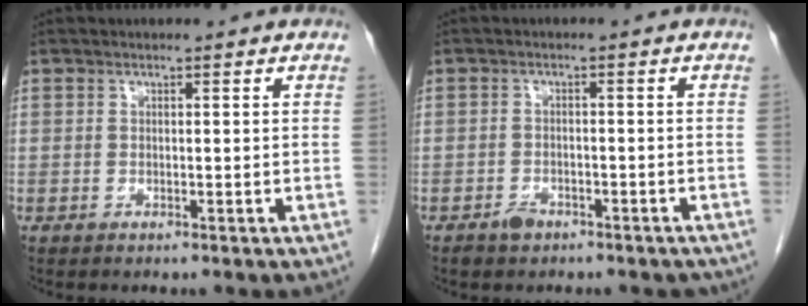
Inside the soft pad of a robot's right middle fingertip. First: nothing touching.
{"total": 3.3, "force": [-2.5, 2.0, 1.0], "torque": [-0.015, 0.007, -0.031]}